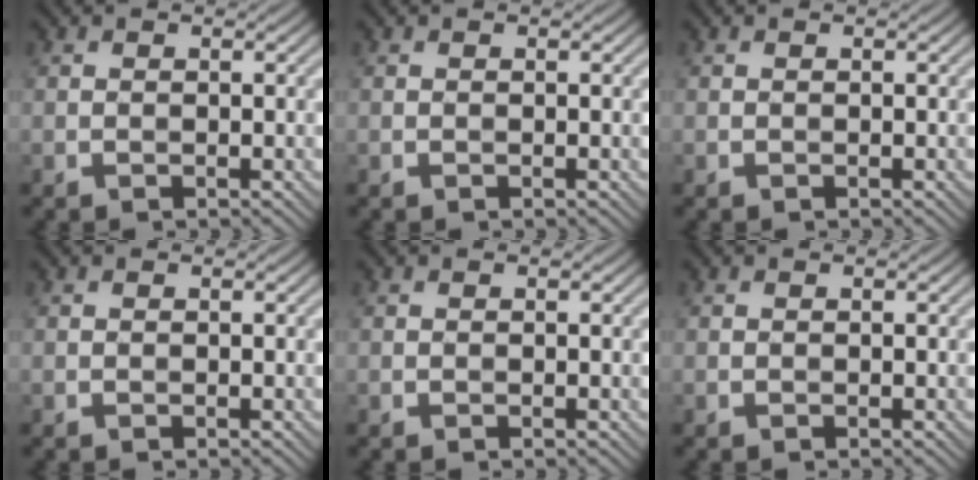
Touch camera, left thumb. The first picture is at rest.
{"total": 0.0}
{"total": 0.0}
{"total": 0.0}
{"total": 0.0}
{"total": 0.0}